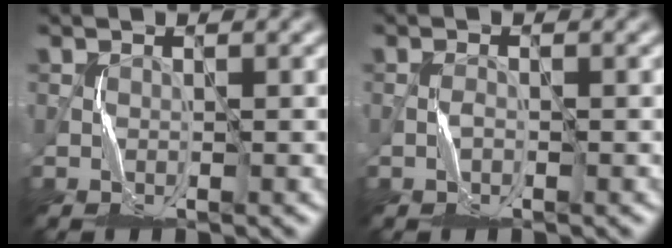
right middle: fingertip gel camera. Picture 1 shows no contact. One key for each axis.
{"total": 0.6, "fx": -0.4, "fy": 0.1, "fz": 0.5, "tx": -0.013, "ty": 0.003, "tz": -0.011}